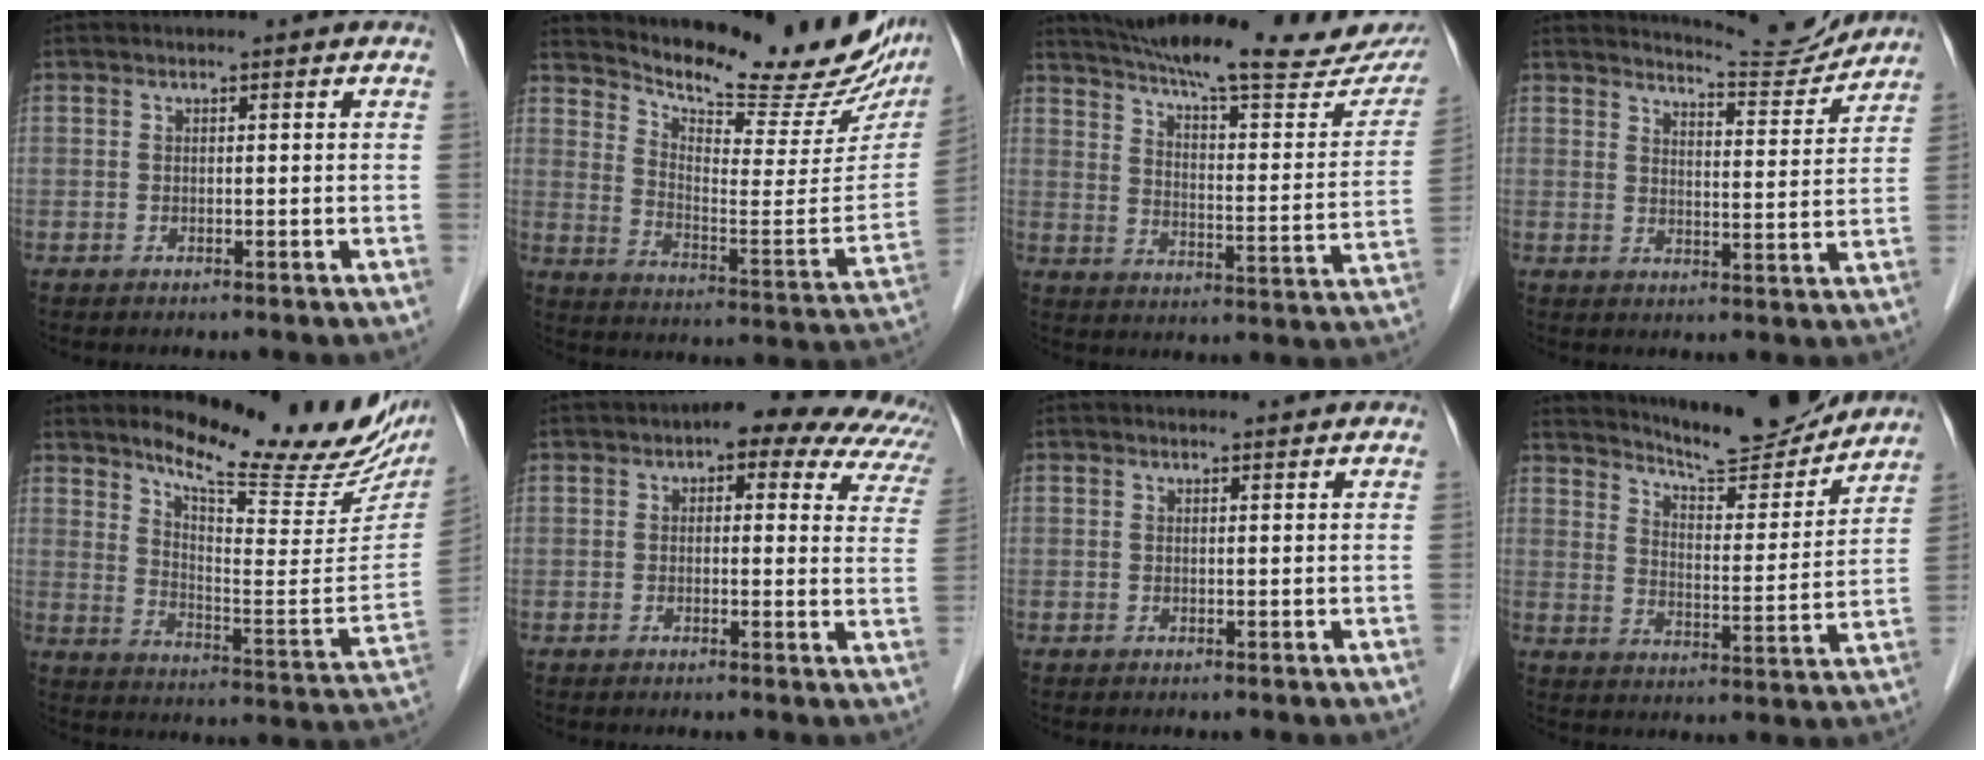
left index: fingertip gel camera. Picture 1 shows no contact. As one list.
[{"total": 22.8, "force": [20.4, 4.7, 9.1], "torque": [-0.141, -0.066, 0.268]}, {"total": 26.6, "force": [22.8, 3.2, 13.4], "torque": [-0.205, -0.043, 0.299]}, {"total": 8.4, "force": [8.4, -0.2, 0.1], "torque": [-0.012, -0.013, 0.114]}, {"total": 20.8, "force": [17.2, 4.3, 10.9], "torque": [-0.155, -0.055, 0.227]}, {"total": 14.2, "force": [10.2, 6.3, 7.5], "torque": [-0.059, 0.029, 0.093]}, {"total": 1.1, "force": [1.1, 0.0, 0.1], "torque": [-0.008, 0.000, 0.017]}, {"total": 15.1, "force": [14.3, 1.4, 4.6], "torque": [-0.075, -0.019, 0.203]}]